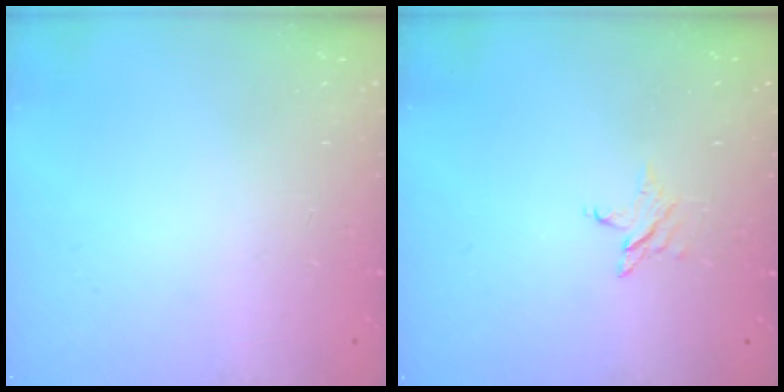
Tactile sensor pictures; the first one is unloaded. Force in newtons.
{"total": 2.8, "press": 2.8, "slide": 0.3}